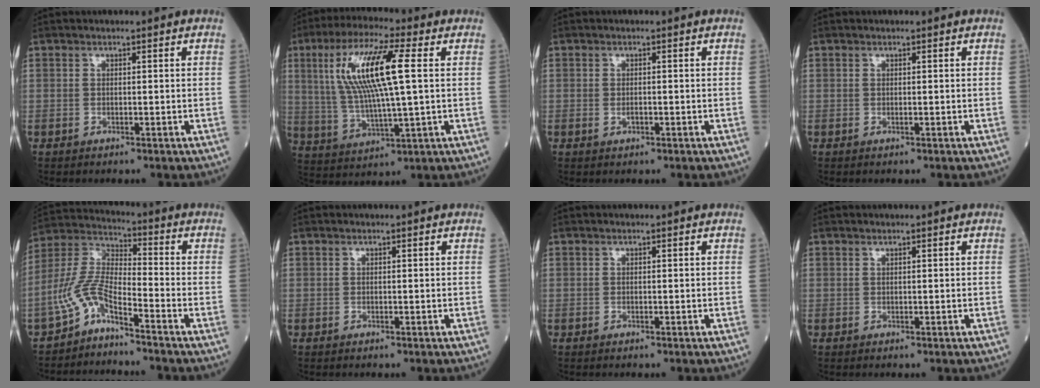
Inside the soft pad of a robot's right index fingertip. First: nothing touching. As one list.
[{"total": 14.6, "force": [3.3, 1.7, 14.1], "torque": [-0.289, 0.013, 0.060]}, {"total": 0.9, "force": [-0.3, 0.5, 0.7], "torque": [-0.016, 0.000, -0.004]}, {"total": 0.0}, {"total": 6.9, "force": [-5.0, 1.7, 4.5], "torque": [-0.110, 0.012, -0.109]}, {"total": 0.0}, {"total": 0.0}, {"total": 0.0}]